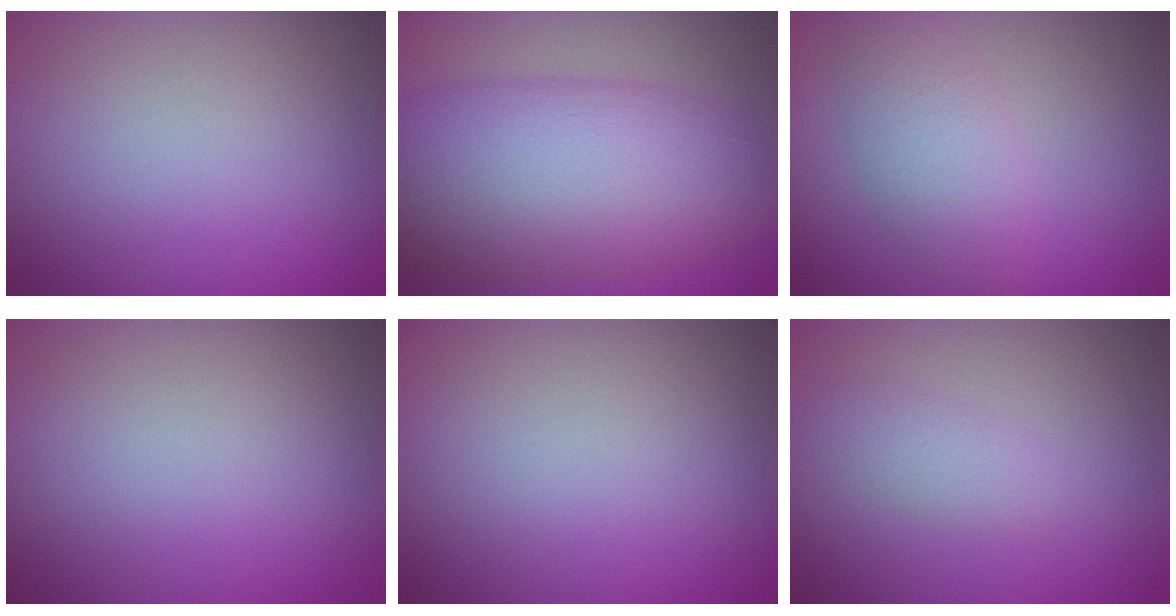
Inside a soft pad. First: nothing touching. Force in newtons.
{"total": 11.0, "press": 11.0, "slide": 0.0}
{"total": 3.9, "press": 3.9, "slide": 0.2}
{"total": 0.0}
{"total": 0.0}
{"total": 1.6, "press": 1.6, "slide": 0.0}